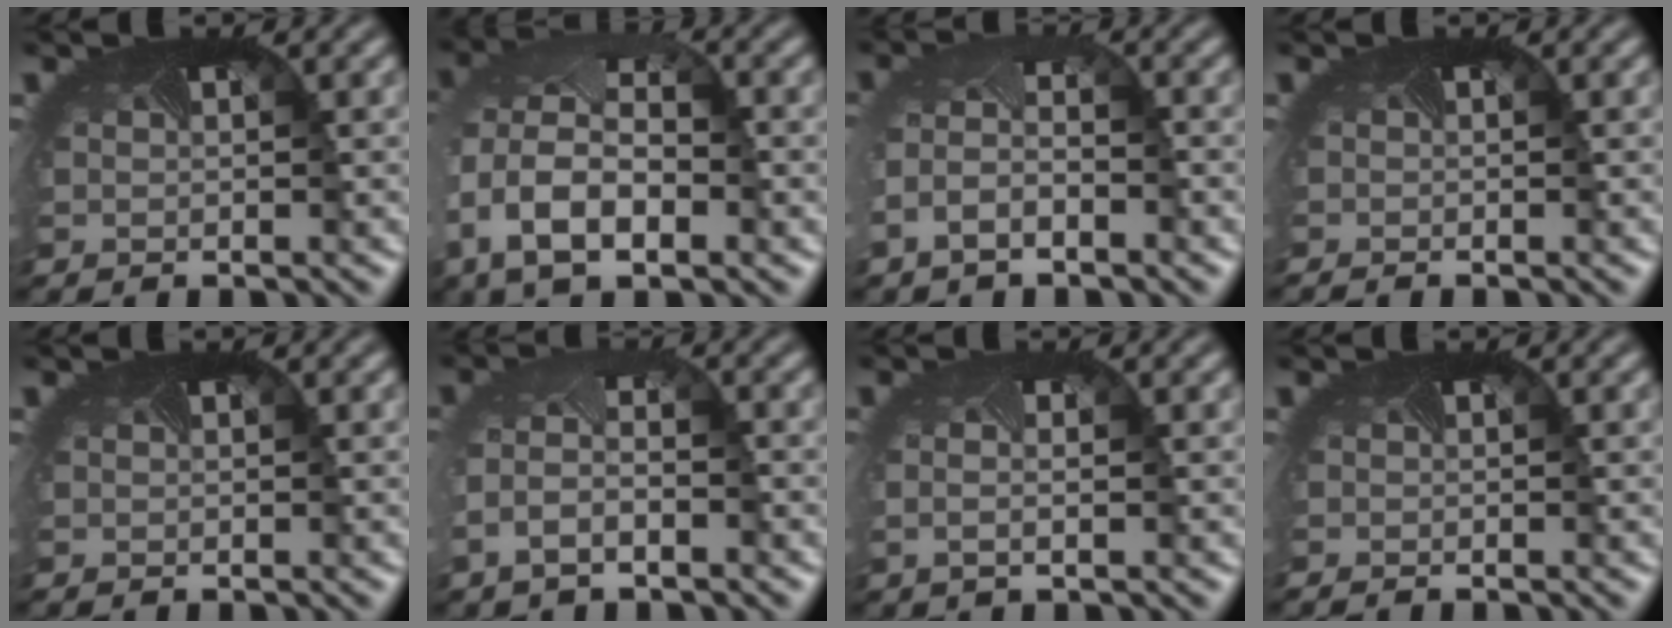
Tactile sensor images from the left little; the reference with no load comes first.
{"total": 11.8, "force": [-2.3, 7.7, 8.6], "torque": [-0.172, -0.019, -0.024]}
{"total": 2.9, "force": [-1.7, 1.6, 1.8], "torque": [-0.057, -0.007, -0.040]}
{"total": 0.7, "force": [-0.7, 0.0, 0.3], "torque": [-0.006, -0.011, -0.010]}
{"total": 0.0}
{"total": 3.1, "force": [-1.7, 1.5, 2.1], "torque": [-0.063, -0.007, -0.039]}
{"total": 1.1, "force": [-0.3, 0.2, 1.0], "torque": [-0.023, -0.003, -0.006]}
{"total": 0.5, "force": [-0.5, -0.1, 0.1], "torque": [-0.005, -0.009, -0.008]}